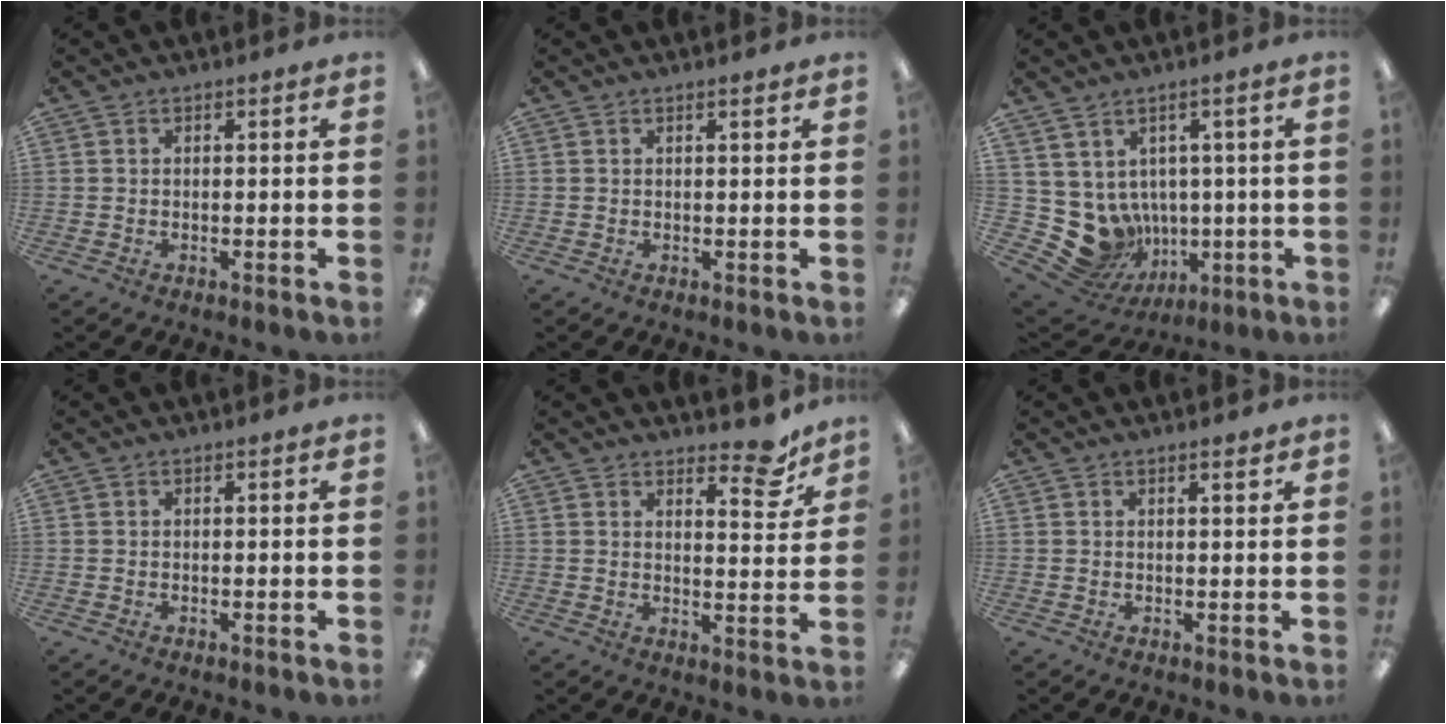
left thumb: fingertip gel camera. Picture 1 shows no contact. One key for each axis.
{"total": 0.8, "fx": 0.6, "fy": 0.0, "fz": 0.5, "tx": -0.010, "ty": 0.001, "tz": 0.010}
{"total": 8.9, "fx": -0.3, "fy": 8.5, "fz": 2.7, "tx": -0.077, "ty": -0.028, "tz": 0.009}
{"total": 0.0}
{"total": 8.7, "fx": 6.5, "fy": 3.2, "fz": 4.7, "tx": -0.044, "ty": -0.042, "tz": 0.106}
{"total": 1.2, "fx": 1.0, "fy": 0.2, "fz": 0.7, "tx": -0.007, "ty": -0.004, "tz": 0.016}